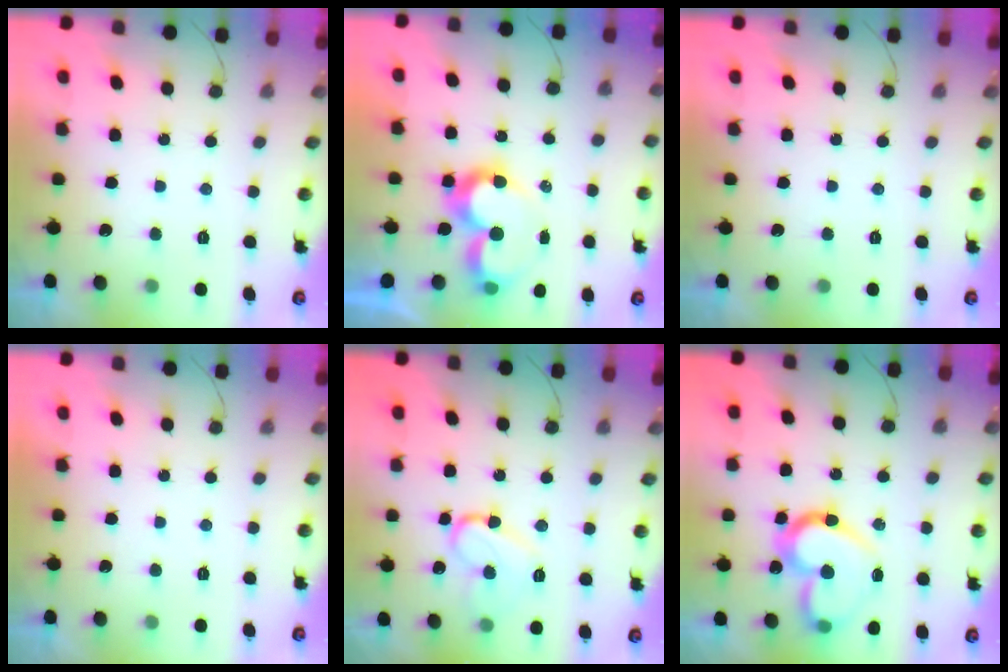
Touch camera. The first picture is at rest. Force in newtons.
{"total": 9.2, "press": 9.2, "slide": 0.6}
{"total": 0.0}
{"total": 1.7, "press": 1.7, "slide": 0.1}
{"total": 11.9, "press": 11.8, "slide": 1.3}
{"total": 16.8, "press": 16.7, "slide": 1.5}